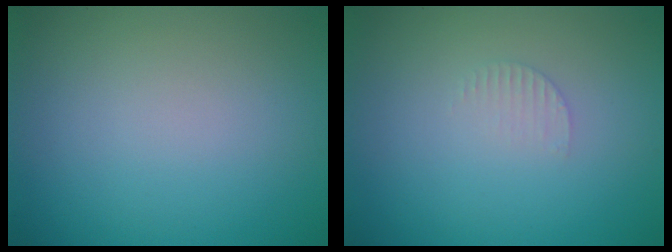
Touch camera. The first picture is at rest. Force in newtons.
{"total": 0.8, "press": 0.8, "slide": 0.2}